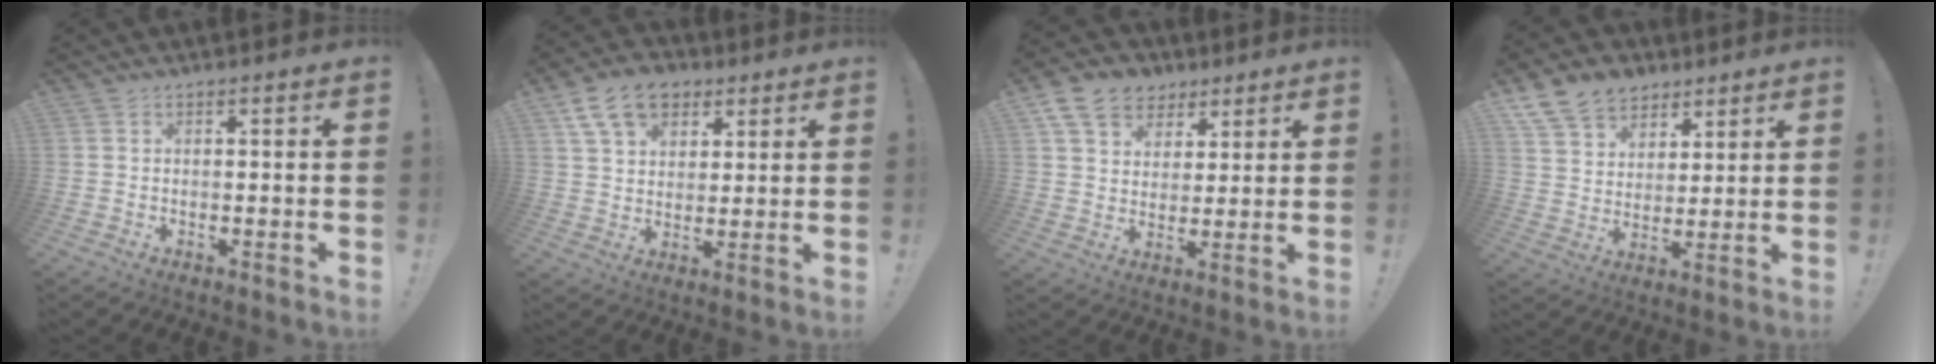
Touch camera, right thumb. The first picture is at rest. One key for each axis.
{"total": 13.2, "fx": 7.1, "fy": 8.9, "fz": 6.5, "tx": -0.100, "ty": -0.026, "tz": 0.137}
{"total": 11.9, "fx": 6.6, "fy": 9.0, "fz": 4.1, "tx": -0.062, "ty": -0.032, "tz": 0.132}
{"total": 11.9, "fx": 7.9, "fy": 8.3, "fz": 3.3, "tx": -0.064, "ty": -0.049, "tz": 0.158}